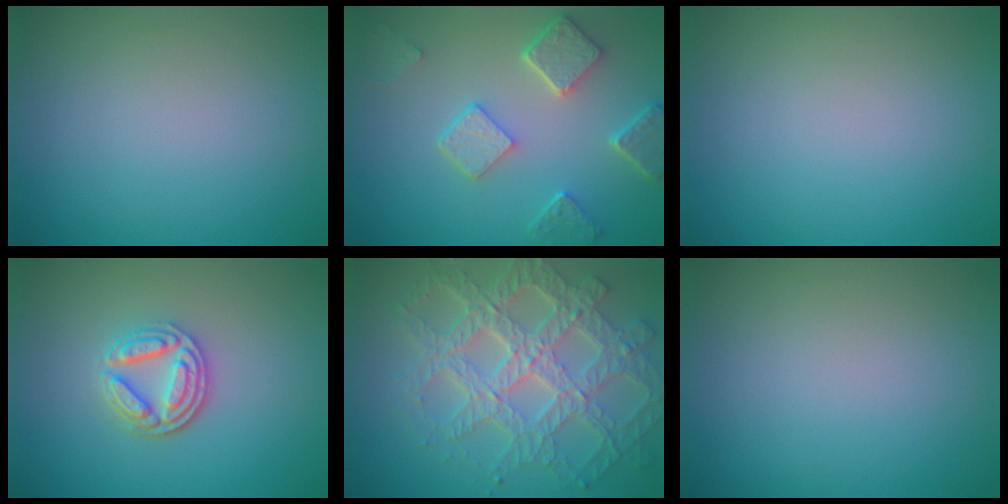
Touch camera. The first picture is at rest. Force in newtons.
{"total": 4.7, "press": 3.7, "slide": 2.9}
{"total": 0.0}
{"total": 3.6, "press": 3.1, "slide": 1.8}
{"total": 7.5, "press": 6.2, "slide": 4.3}
{"total": 0.0}